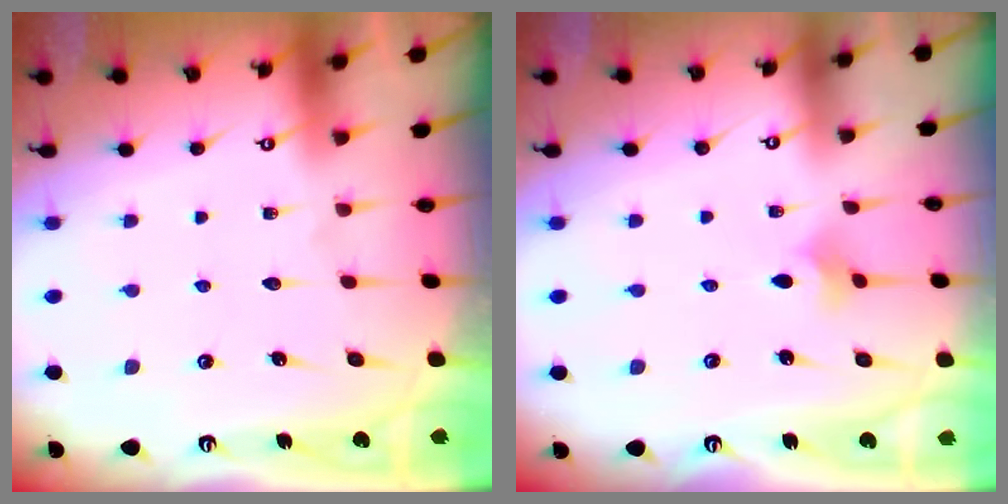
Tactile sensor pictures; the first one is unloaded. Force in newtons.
{"total": 2.5, "press": 2.5, "slide": 0.5}